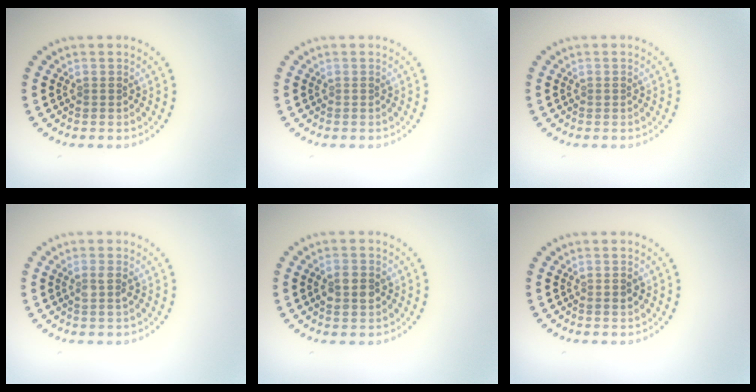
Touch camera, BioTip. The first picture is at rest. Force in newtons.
{"total": 0.0}
{"total": 0.0}
{"total": 1.4, "press": 1.2, "slide": 0.7}
{"total": 2.9, "press": 2.9, "slide": 0.1}
{"total": 0.9, "press": 0.9, "slide": 0.2}